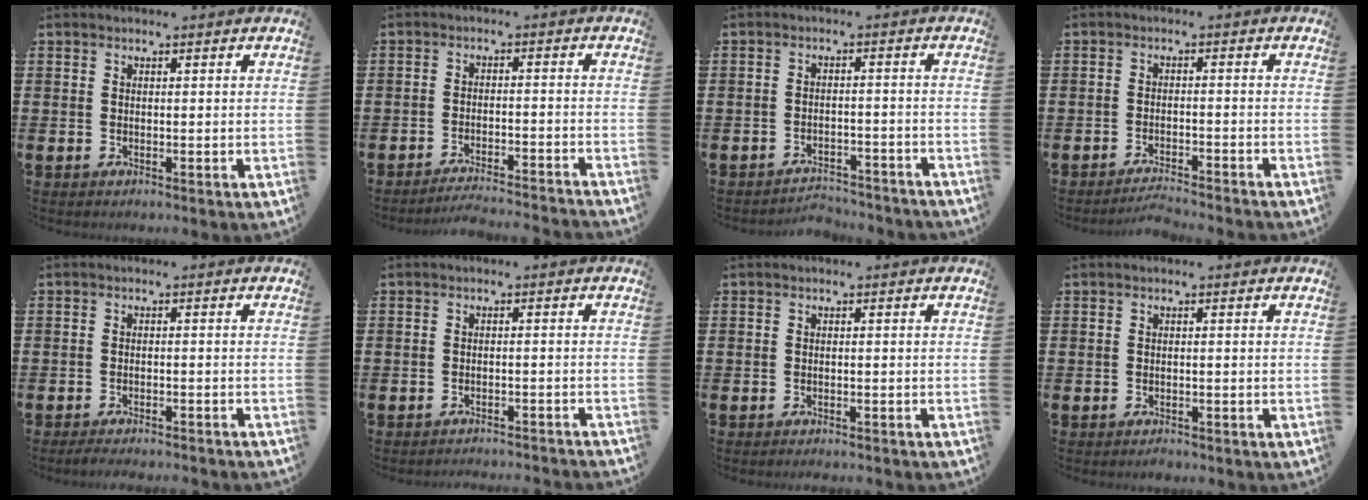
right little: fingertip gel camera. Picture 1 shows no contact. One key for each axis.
{"total": 3.1, "fx": -3.0, "fy": -0.3, "fz": 0.5, "tx": -0.009, "ty": 0.001, "tz": -0.062}
{"total": 2.9, "fx": -2.9, "fy": 0.1, "fz": -0.2, "tx": -0.004, "ty": 0.004, "tz": -0.063}
{"total": 2.2, "fx": -2.1, "fy": -0.2, "fz": 0.4, "tx": -0.008, "ty": 0.005, "tz": -0.043}
{"total": 1.8, "fx": -1.7, "fy": -0.1, "fz": 0.4, "tx": -0.006, "ty": 0.004, "tz": -0.034}
{"total": 1.7, "fx": -1.6, "fy": -0.3, "fz": 0.0, "tx": 0.000, "ty": 0.006, "tz": -0.035}
{"total": 0.9, "fx": -0.9, "fy": -0.1, "fz": 0.1, "tx": -0.003, "ty": -0.001, "tz": -0.019}
{"total": 0.6, "fx": -0.6, "fy": 0.1, "fz": 0.1, "tx": -0.004, "ty": -0.001, "tz": -0.012}